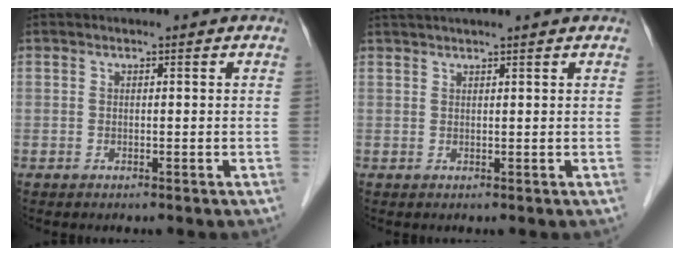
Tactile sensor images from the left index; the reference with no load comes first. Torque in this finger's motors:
{"motor_torque": [1.02, -1.12, 0.28, 0.12]}